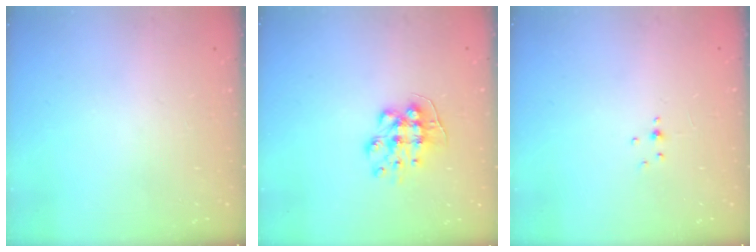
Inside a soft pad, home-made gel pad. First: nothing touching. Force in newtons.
{"total": 8.3, "press": 8.3, "slide": 0.2}
{"total": 1.8, "press": 1.8, "slide": 0.2}